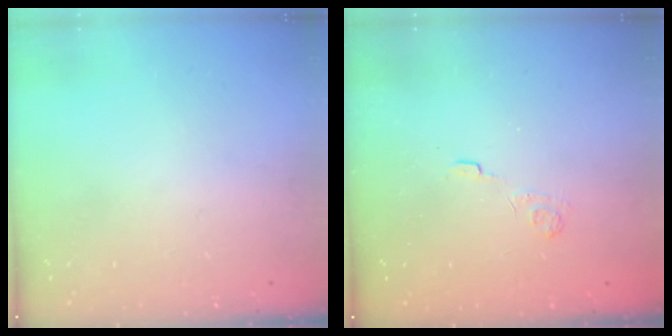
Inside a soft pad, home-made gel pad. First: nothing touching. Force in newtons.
{"total": 2.6, "press": 2.2, "slide": 1.4}